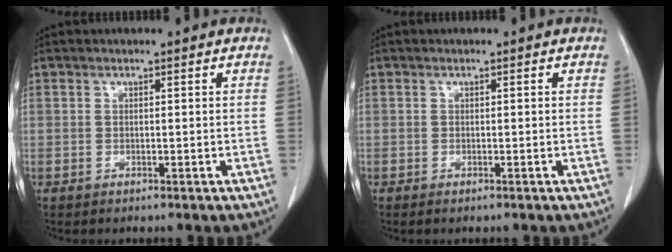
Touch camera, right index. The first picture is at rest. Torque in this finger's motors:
{"motor_torque": [0.01, -0.01, 0.03, 0.01]}